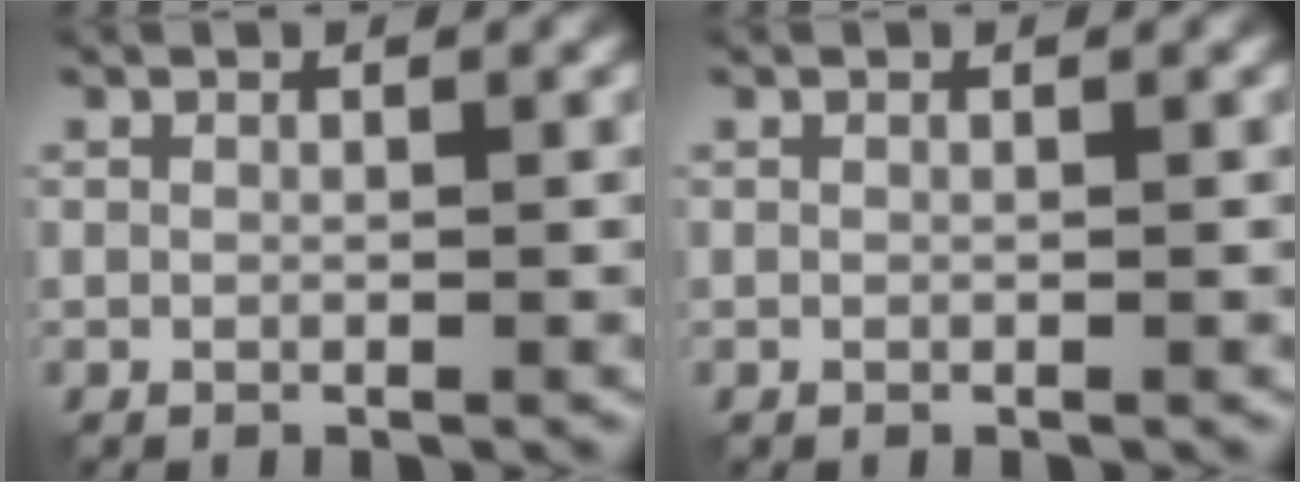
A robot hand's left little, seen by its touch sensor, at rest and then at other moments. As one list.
[{"total": 0.0}]